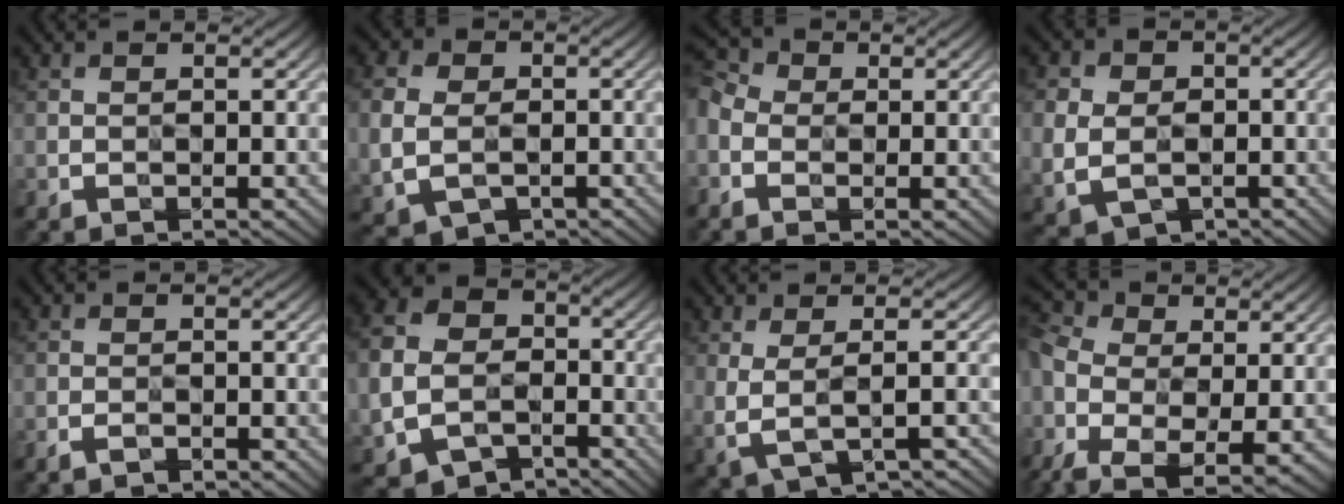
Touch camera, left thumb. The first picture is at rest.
{"total": 8.0, "force": [-0.7, 6.9, 4.0], "torque": [-0.118, -0.005, -0.029]}
{"total": 5.0, "force": [-0.9, 4.1, 2.7], "torque": [-0.095, 0.007, -0.028]}
{"total": 8.7, "force": [-1.1, 7.7, 3.8], "torque": [-0.116, -0.004, -0.046]}
{"total": 1.2, "force": [-1.1, 0.2, 0.3], "torque": [-0.013, 0.001, -0.025]}
{"total": 10.3, "force": [-3.5, 8.3, 5.1], "torque": [-0.148, -0.041, -0.070]}
{"total": 3.8, "force": [0.0, 1.2, 3.6], "torque": [-0.080, -0.003, 0.002]}
{"total": 11.6, "force": [-3.0, 6.9, 8.8], "torque": [-0.241, -0.018, -0.052]}